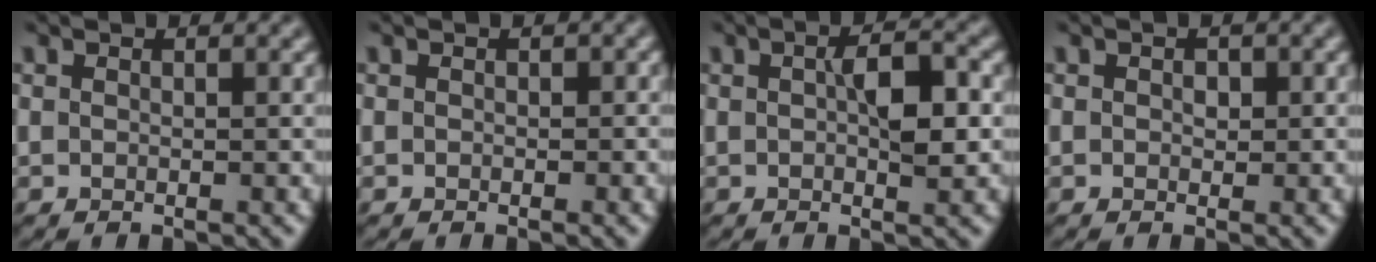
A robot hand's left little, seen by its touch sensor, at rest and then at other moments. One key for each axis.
{"total": 1.5, "fx": -0.3, "fy": 1.3, "fz": 0.7, "tx": -0.015, "ty": 0.001, "tz": 0.000}
{"total": 4.3, "fx": 0.2, "fy": 2.0, "fz": 3.8, "tx": -0.070, "ty": 0.003, "tz": 0.002}
{"total": 1.6, "fx": 0.1, "fy": 1.3, "fz": 0.9, "tx": -0.022, "ty": 0.006, "tz": -0.001}